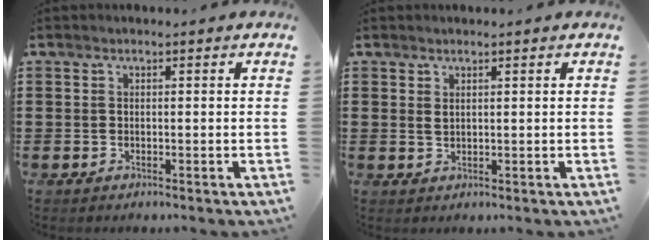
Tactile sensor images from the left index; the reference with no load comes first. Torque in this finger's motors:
{"motor_torque": [0.21, -0.13, 0.12, 0.00]}